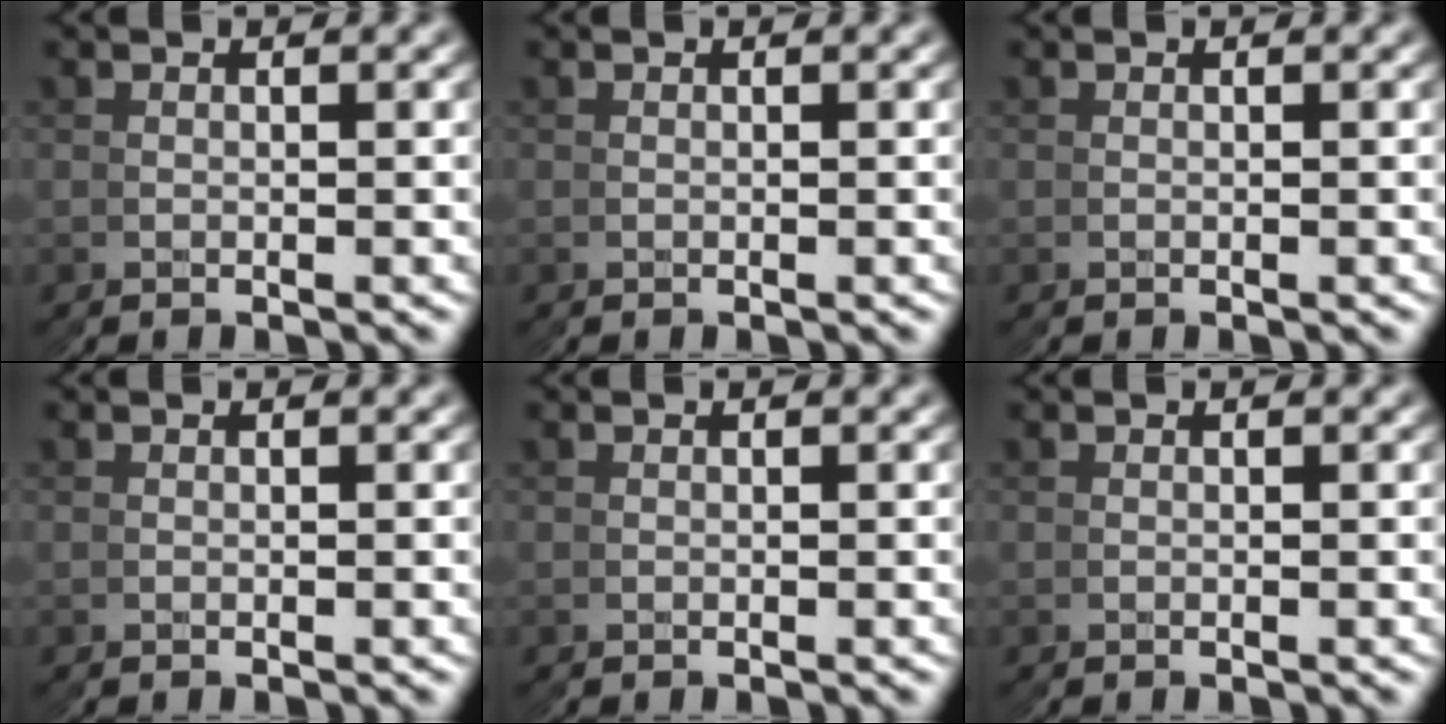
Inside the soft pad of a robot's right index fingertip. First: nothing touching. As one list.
[{"total": 0.0}, {"total": 0.0}, {"total": 0.0}, {"total": 0.0}, {"total": 0.0}]